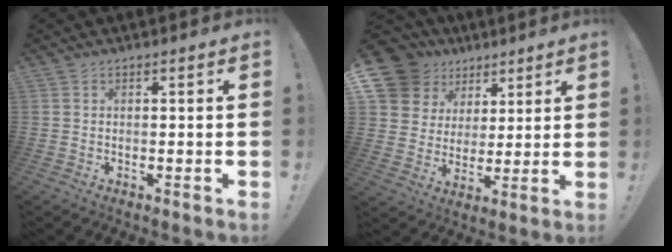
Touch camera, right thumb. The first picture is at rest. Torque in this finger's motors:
{"motor_torque": [0.30, 3.05, 0.36, 0.32, 0.16]}